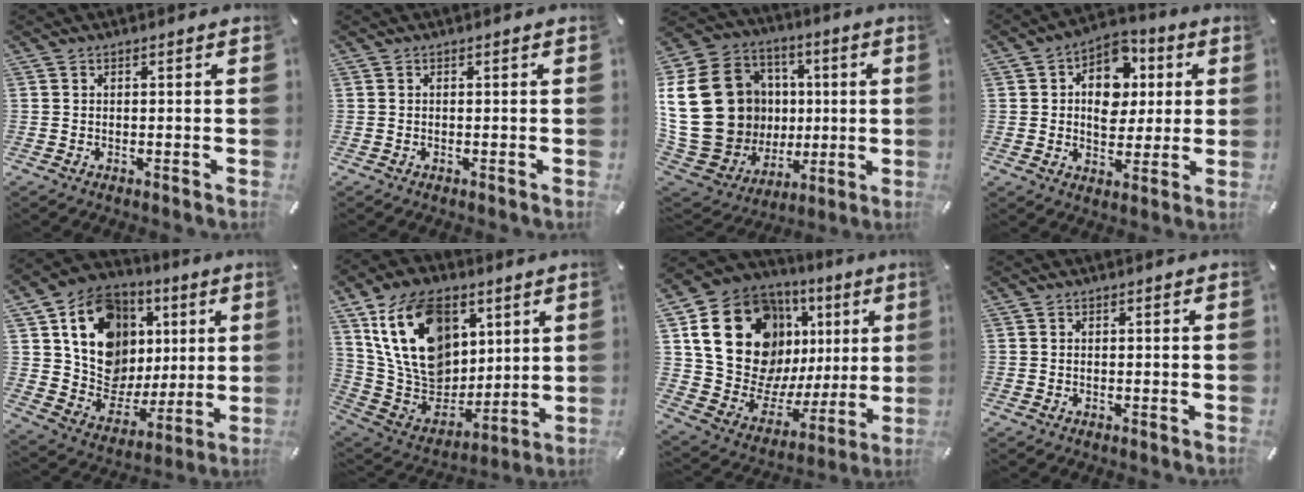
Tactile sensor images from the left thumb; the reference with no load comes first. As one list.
[{"total": 0.0}, {"total": 28.3, "force": [3.0, 23.8, 15.1], "torque": [-0.296, -0.012, 0.105]}, {"total": 11.6, "force": [2.2, 9.1, 6.8], "torque": [-0.095, -0.002, 0.042]}, {"total": 16.6, "force": [4.9, 14.1, 7.1], "torque": [-0.111, -0.029, 0.108]}, {"total": 21.3, "force": [8.3, 15.6, 11.9], "torque": [-0.221, -0.031, 0.156]}, {"total": 21.7, "force": [9.4, 15.7, 11.6], "torque": [-0.185, -0.066, 0.184]}, {"total": 0.0}]